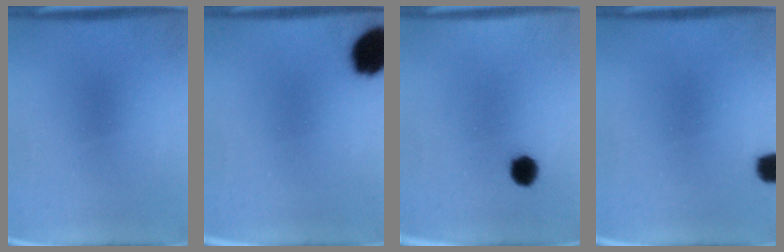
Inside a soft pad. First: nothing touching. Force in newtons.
{"total": 10.7}
{"total": 3.9}
{"total": 3.5}